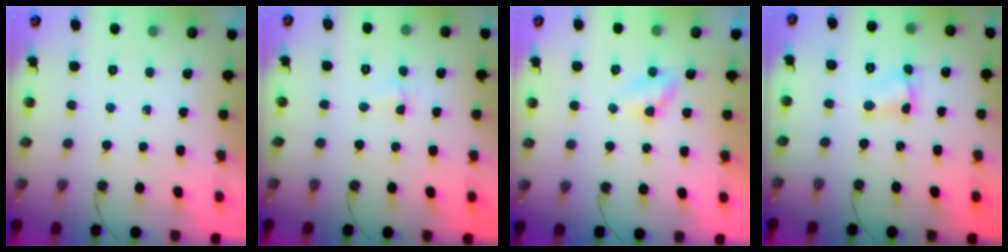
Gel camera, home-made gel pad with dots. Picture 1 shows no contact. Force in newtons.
{"total": 2.7, "press": 2.0, "slide": 1.8}
{"total": 3.2, "press": 3.1, "slide": 0.4}
{"total": 3.2, "press": 3.2, "slide": 0.4}